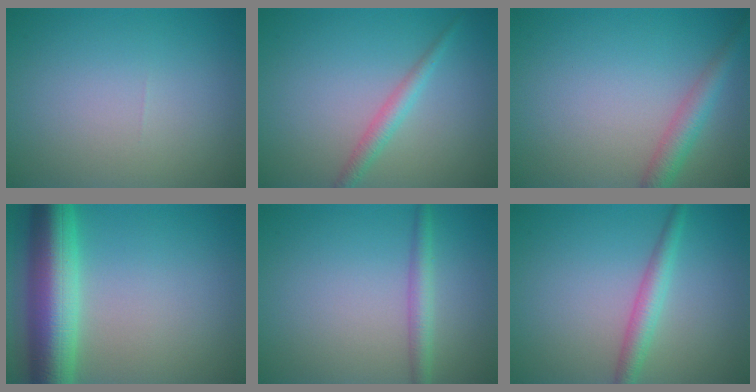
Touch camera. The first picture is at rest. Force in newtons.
{"total": 1.9, "press": 1.9, "slide": 0.0}
{"total": 2.8, "press": 2.8, "slide": 0.1}
{"total": 8.9, "press": 8.9, "slide": 0.2}
{"total": 2.2, "press": 2.2, "slide": 0.1}
{"total": 2.6, "press": 2.6, "slide": 0.1}